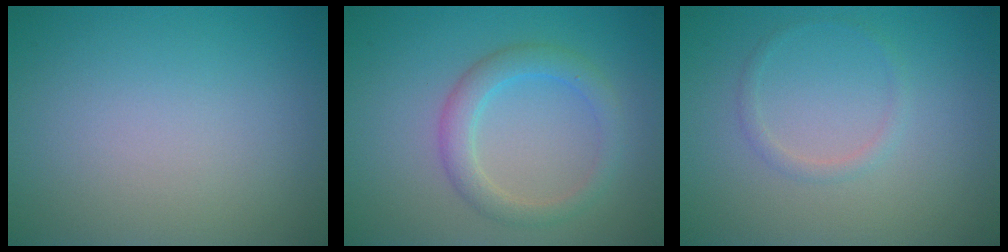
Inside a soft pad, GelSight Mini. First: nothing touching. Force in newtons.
{"total": 2.9, "press": 2.9, "slide": 0.2}
{"total": 1.0, "press": 1.0, "slide": 0.1}